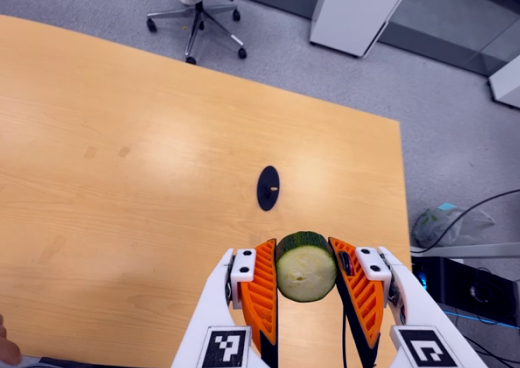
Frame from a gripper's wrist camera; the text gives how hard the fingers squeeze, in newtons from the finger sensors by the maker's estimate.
{"total": 9.5, "left": 8.7, "right": 10.2}